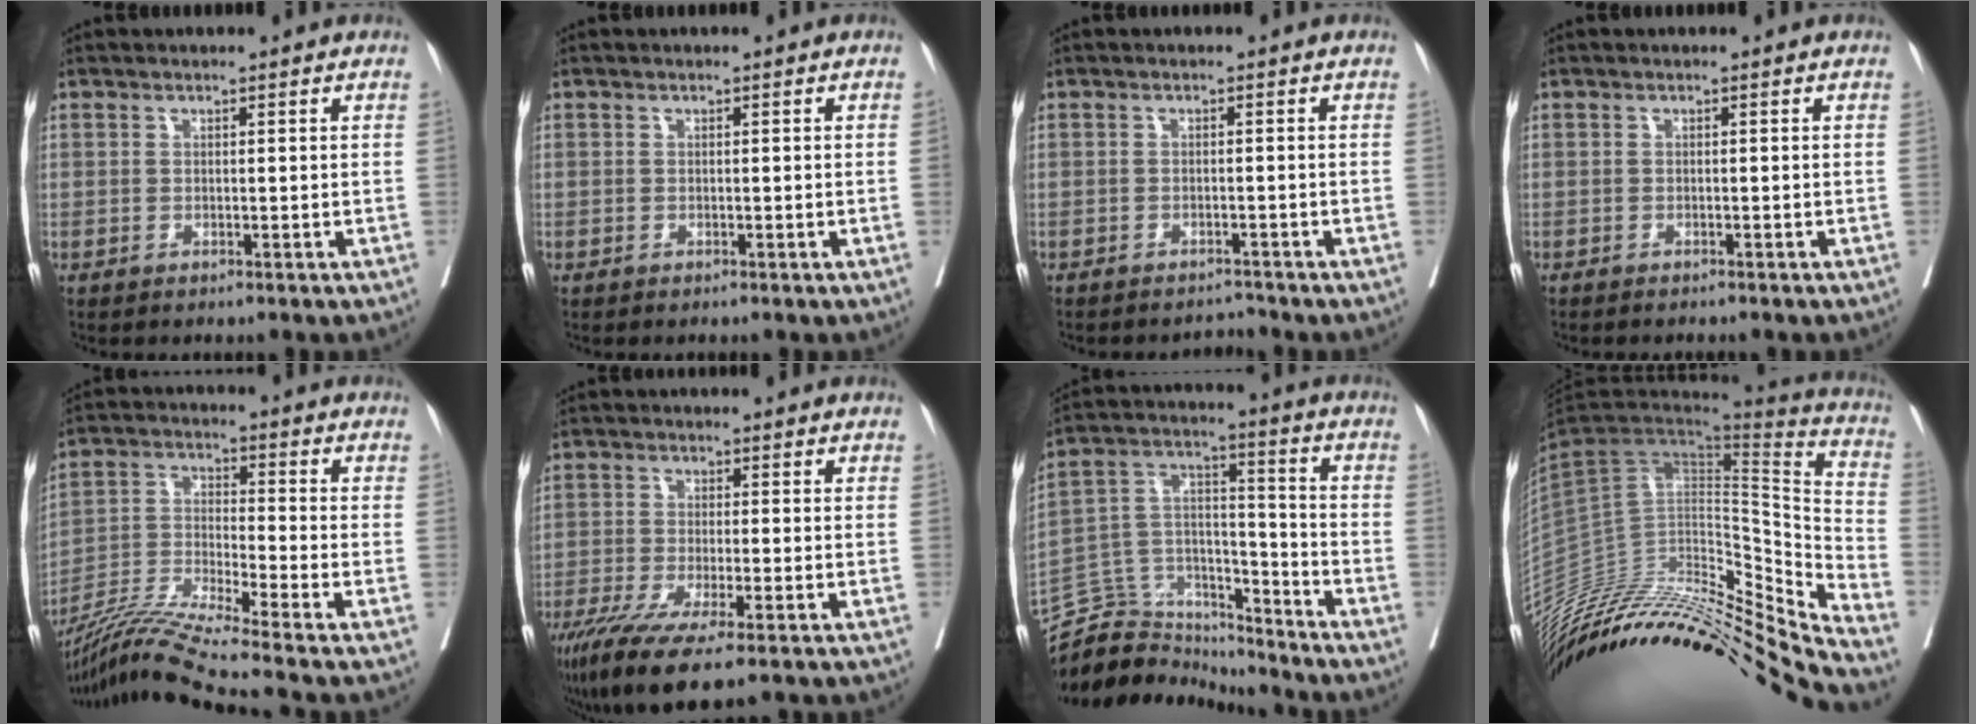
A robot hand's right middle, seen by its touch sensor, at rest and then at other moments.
{"total": 0.0}
{"total": 1.9, "force": [-1.8, -0.4, -0.6], "torque": [0.017, -0.008, -0.026]}
{"total": 0.7, "force": [-0.7, 0.0, 0.1], "torque": [-0.004, -0.002, -0.014]}
{"total": 11.8, "force": [-10.0, -2.6, 5.5], "torque": [-0.109, -0.021, -0.190]}
{"total": 10.5, "force": [-7.0, 1.2, 7.8], "torque": [-0.130, -0.026, -0.115]}
{"total": 14.3, "force": [-13.9, 3.5, 0.8], "torque": [-0.015, 0.062, -0.242]}
{"total": 34.5, "force": [-30.8, 4.2, 15.0], "torque": [-0.199, -0.020, -0.464]}